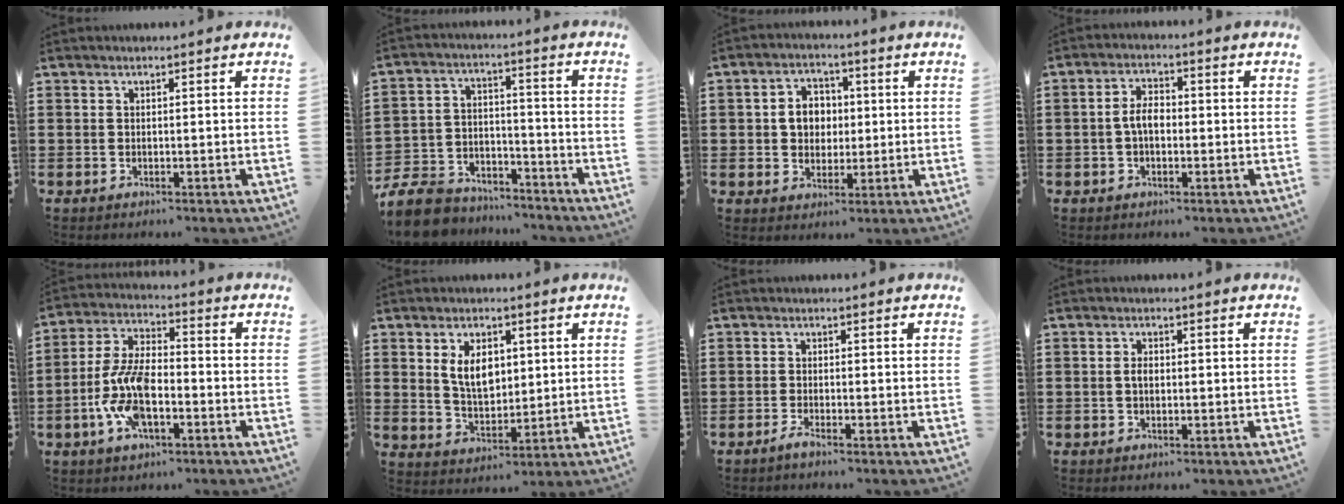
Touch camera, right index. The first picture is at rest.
{"total": 8.9, "force": [-8.3, 2.7, 1.7], "torque": [-0.054, 0.017, -0.166]}
{"total": 5.3, "force": [0.3, 4.6, 2.6], "torque": [-0.059, 0.013, 0.001]}
{"total": 4.0, "force": [-0.5, 2.1, 3.3], "torque": [-0.076, 0.001, -0.015]}
{"total": 10.3, "force": [-3.0, 4.9, 8.6], "torque": [-0.205, -0.005, -0.062]}
{"total": 6.5, "force": [1.8, 3.9, 4.9], "torque": [-0.091, 0.006, 0.027]}
{"total": 1.2, "force": [-1.0, 0.0, 0.7], "torque": [-0.019, -0.007, -0.021]}
{"total": 1.7, "force": [-0.1, 0.9, 1.5], "torque": [-0.029, 0.004, -0.003]}